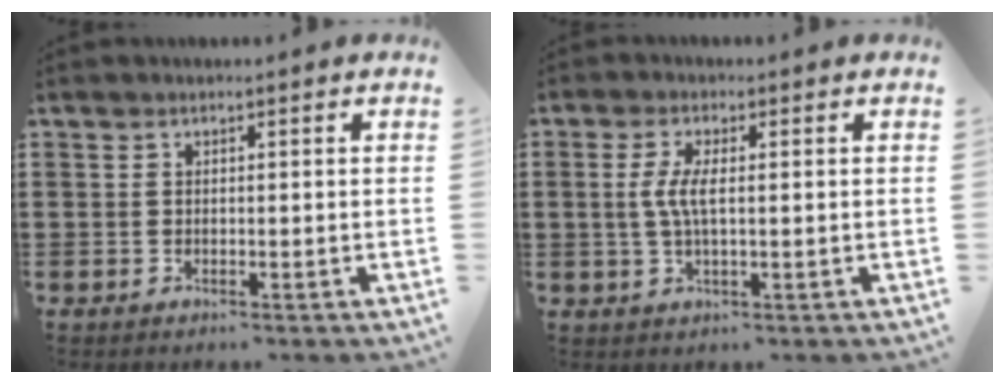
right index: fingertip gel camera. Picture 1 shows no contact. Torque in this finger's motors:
{"motor_torque": [1.03, 0.10, 0.30, 0.14]}